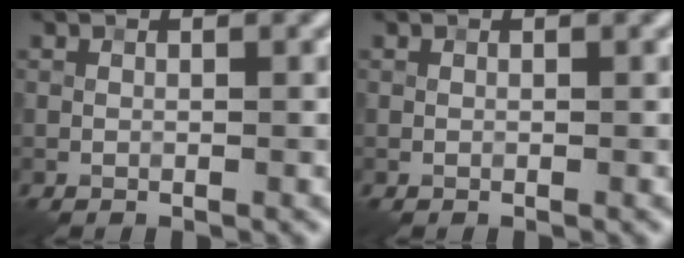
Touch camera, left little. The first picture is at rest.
{"total": 0.0}